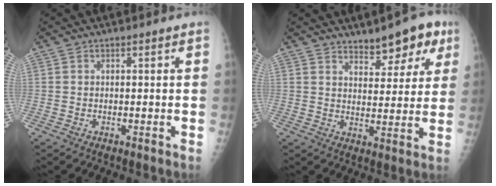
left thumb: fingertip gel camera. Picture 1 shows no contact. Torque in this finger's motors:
{"motor_torque": [-0.02, 0.05, -0.19, -0.11, 0.11]}